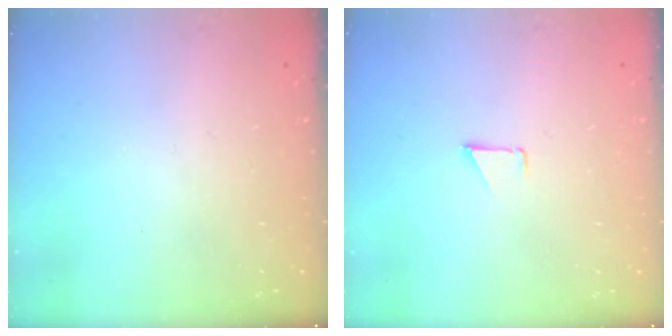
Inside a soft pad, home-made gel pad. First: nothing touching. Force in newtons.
{"total": 0.9, "press": 0.8, "slide": 0.1}